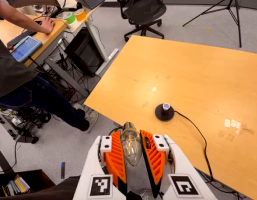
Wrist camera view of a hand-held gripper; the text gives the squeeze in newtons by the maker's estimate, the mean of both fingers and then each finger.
{"total": 13.1, "left": 13.7, "right": 12.5}